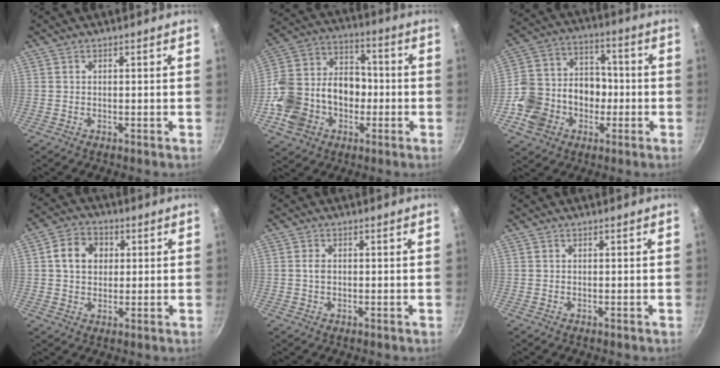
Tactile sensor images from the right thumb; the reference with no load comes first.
{"total": 19.8, "force": [-4.9, 15.7, 11.1], "torque": [-0.187, 0.057, -0.082]}
{"total": 16.3, "force": [-4.4, 13.5, 7.9], "torque": [-0.123, 0.047, -0.075]}
{"total": 7.6, "force": [1.7, 6.1, 4.2], "torque": [-0.051, 0.008, 0.021]}
{"total": 1.7, "force": [0.1, 1.2, 1.2], "torque": [-0.019, 0.003, 0.001]}
{"total": 0.0}